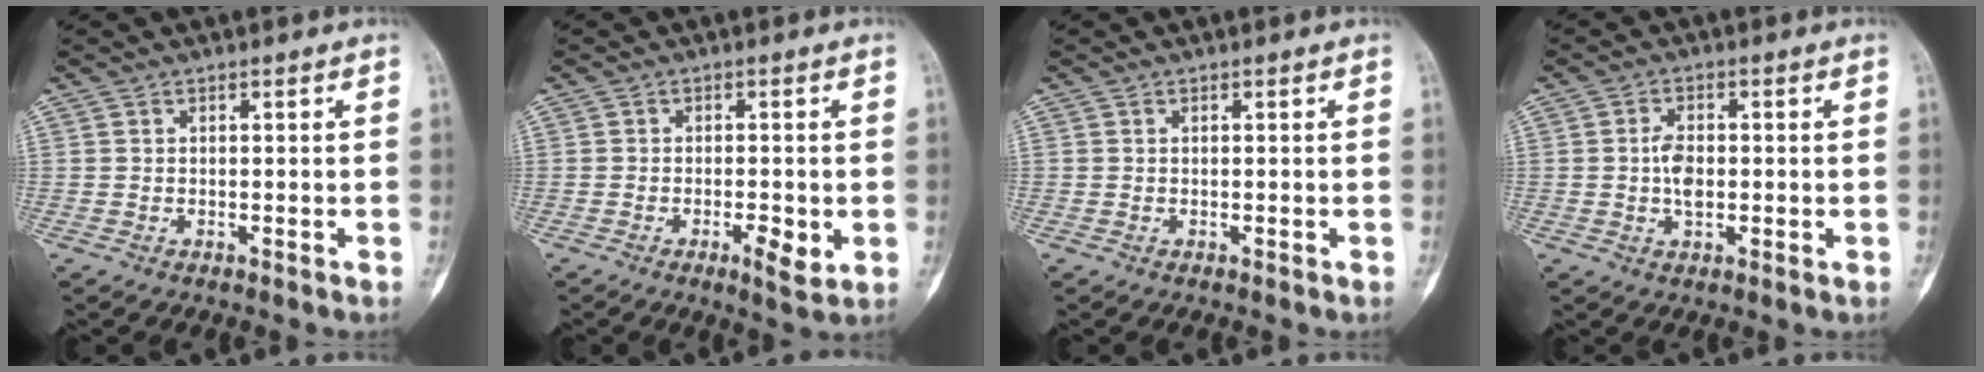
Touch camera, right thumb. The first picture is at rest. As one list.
[{"total": 4.5, "force": [-1.3, 1.3, 4.1], "torque": [-0.065, -0.007, -0.018]}, {"total": 0.0}, {"total": 4.3, "force": [-0.1, 2.5, 3.4], "torque": [-0.055, 0.005, -0.006]}]